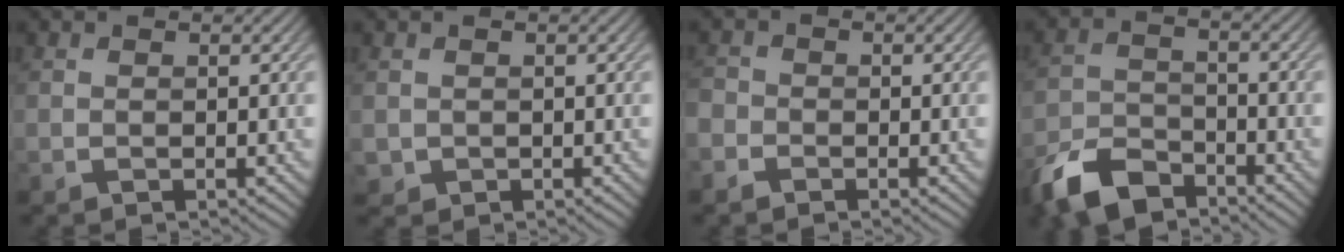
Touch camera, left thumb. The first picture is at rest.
{"total": 1.1, "force": [0.1, 1.1, 0.0], "torque": [-0.005, -0.008, 0.001]}
{"total": 2.3, "force": [-1.5, 1.6, 0.5], "torque": [-0.010, 0.000, -0.041]}
{"total": 8.3, "force": [-6.3, 3.7, 3.9], "torque": [-0.083, -0.010, -0.137]}